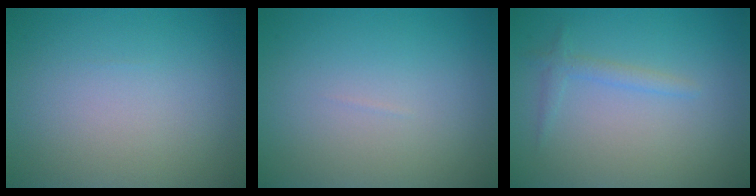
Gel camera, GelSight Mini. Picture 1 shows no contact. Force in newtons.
{"total": 0.0}
{"total": 1.3, "press": 1.3, "slide": 0.1}